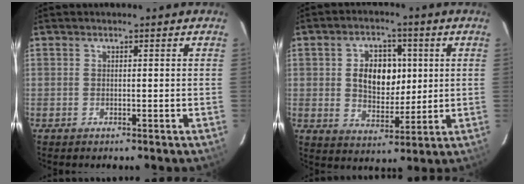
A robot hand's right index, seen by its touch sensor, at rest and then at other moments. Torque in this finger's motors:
{"motor_torque": [0.62, 0.18, 0.24, 0.08]}